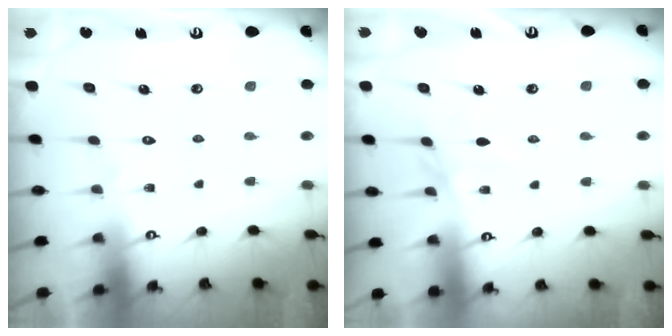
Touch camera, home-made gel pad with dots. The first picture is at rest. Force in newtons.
{"total": 1.8, "press": 1.8, "slide": 0.4}